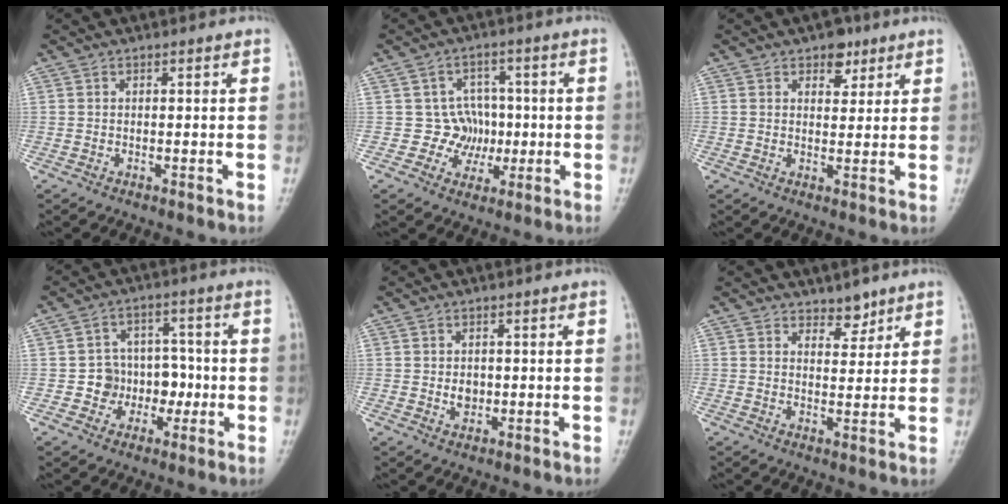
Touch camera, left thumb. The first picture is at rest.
{"total": 6.5, "force": [-0.5, 6.3, 1.6], "torque": [0.027, 0.021, -0.011]}
{"total": 4.2, "force": [2.5, 2.7, 2.0], "torque": [0.001, -0.011, 0.034]}
{"total": 8.1, "force": [-1.9, 7.2, 3.3], "torque": [0.003, 0.033, -0.033]}
{"total": 2.4, "force": [-0.1, 1.9, 1.5], "torque": [-0.011, 0.001, 0.001]}
{"total": 3.5, "force": [2.8, 1.8, 1.3], "torque": [0.004, -0.021, 0.044]}